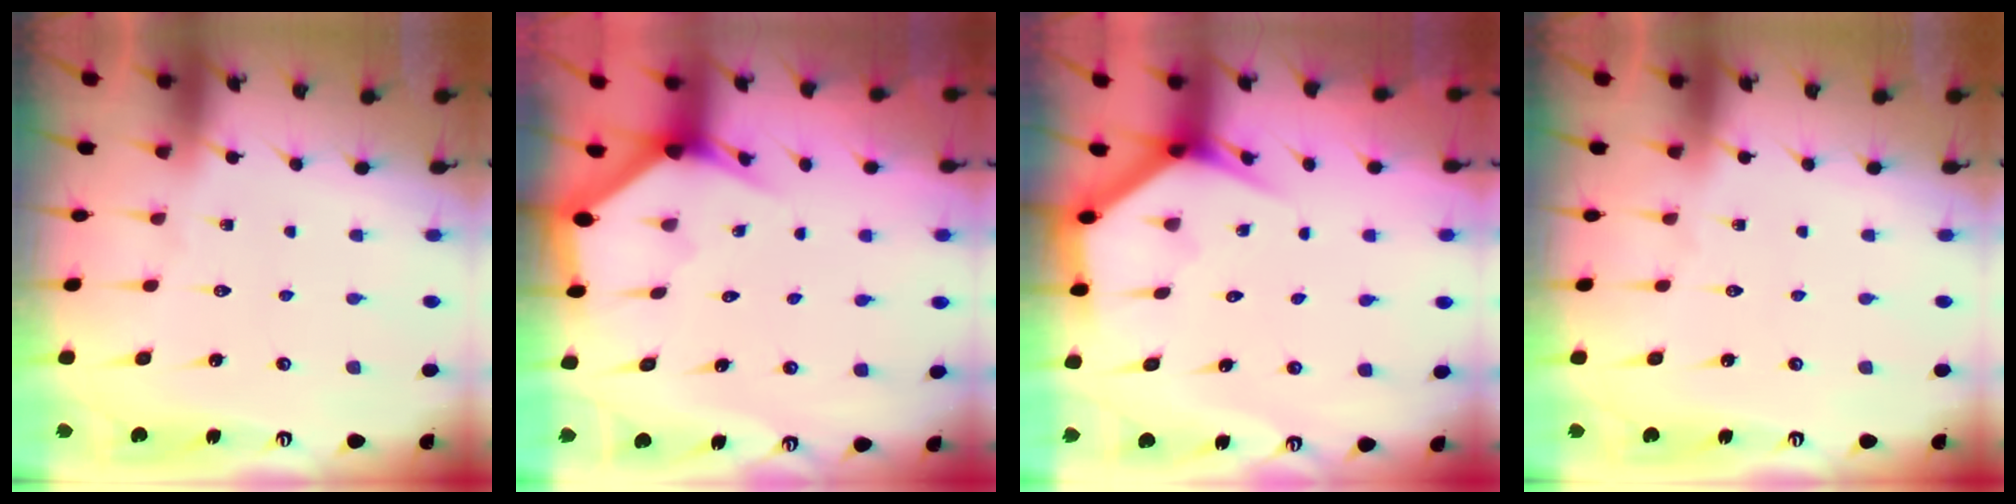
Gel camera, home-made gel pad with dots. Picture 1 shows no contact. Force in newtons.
{"total": 2.8, "press": 2.8, "slide": 0.2}
{"total": 3.6, "press": 3.6, "slide": 0.2}
{"total": 0.0}